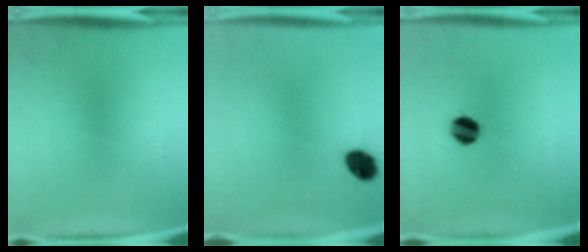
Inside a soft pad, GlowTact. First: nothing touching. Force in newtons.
{"total": 5.3}
{"total": 6.0}